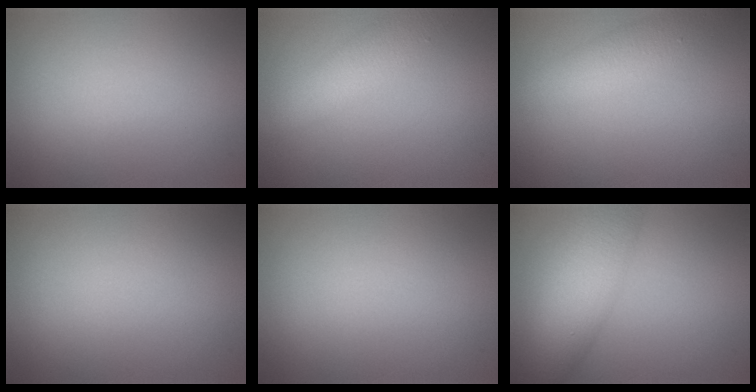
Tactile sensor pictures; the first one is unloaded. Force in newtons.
{"total": 4.0, "press": 4.0, "slide": 0.1}
{"total": 3.7, "press": 3.7, "slide": 0.2}
{"total": 0.0}
{"total": 0.0}
{"total": 6.9, "press": 6.9, "slide": 0.2}